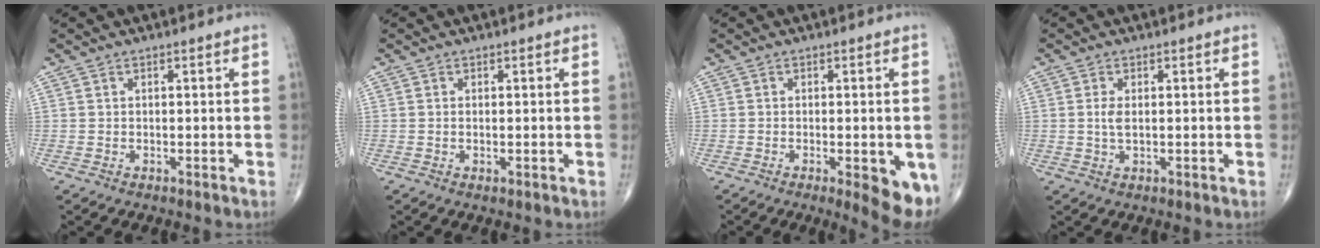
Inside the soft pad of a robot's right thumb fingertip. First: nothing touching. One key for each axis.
{"total": 0.7, "fx": -0.1, "fy": 0.3, "fz": 0.6, "tx": -0.013, "ty": -0.004, "tz": 0.000}
{"total": 8.1, "fx": -2.5, "fy": 2.6, "fz": 7.3, "tx": -0.085, "ty": -0.015, "tz": -0.029}
{"total": 2.3, "fx": 0.2, "fy": 1.0, "fz": 2.0, "tx": -0.046, "ty": -0.003, "tz": 0.005}